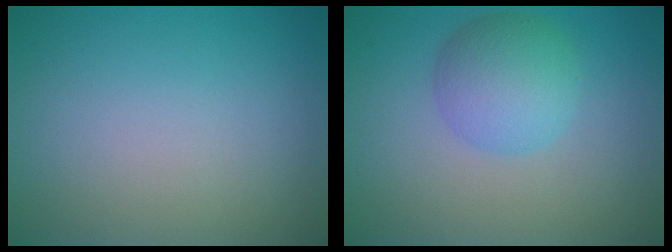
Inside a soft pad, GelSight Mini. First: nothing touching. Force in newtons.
{"total": 4.3, "press": 4.3, "slide": 0.0}